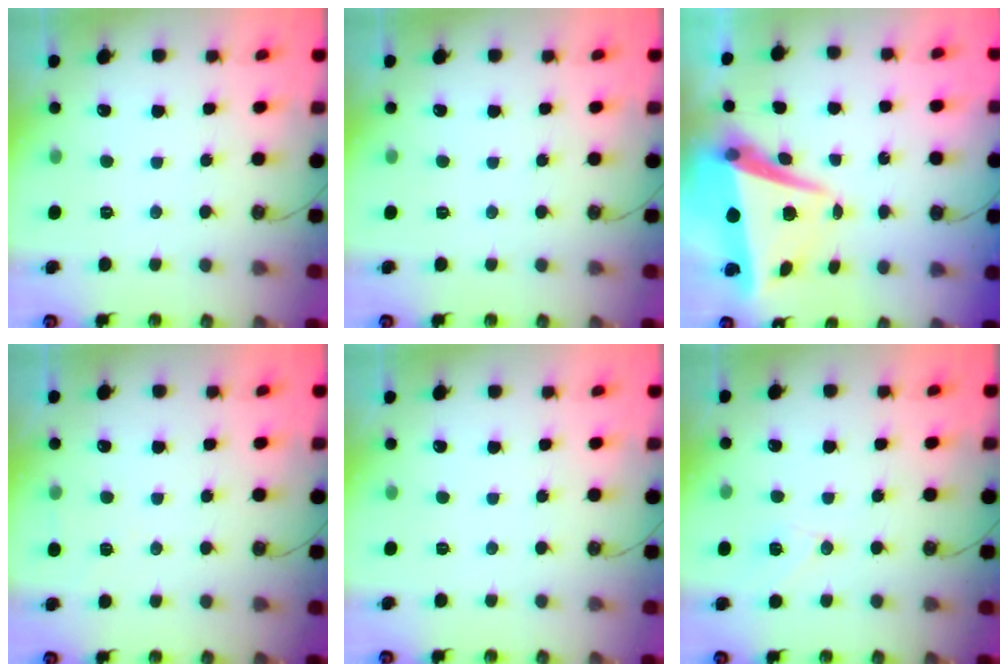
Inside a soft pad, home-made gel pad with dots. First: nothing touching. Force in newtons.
{"total": 0.0}
{"total": 10.6, "press": 10.4, "slide": 2.0}
{"total": 4.2, "press": 2.4, "slide": 3.4}
{"total": 0.0}
{"total": 7.2, "press": 7.1, "slide": 0.8}